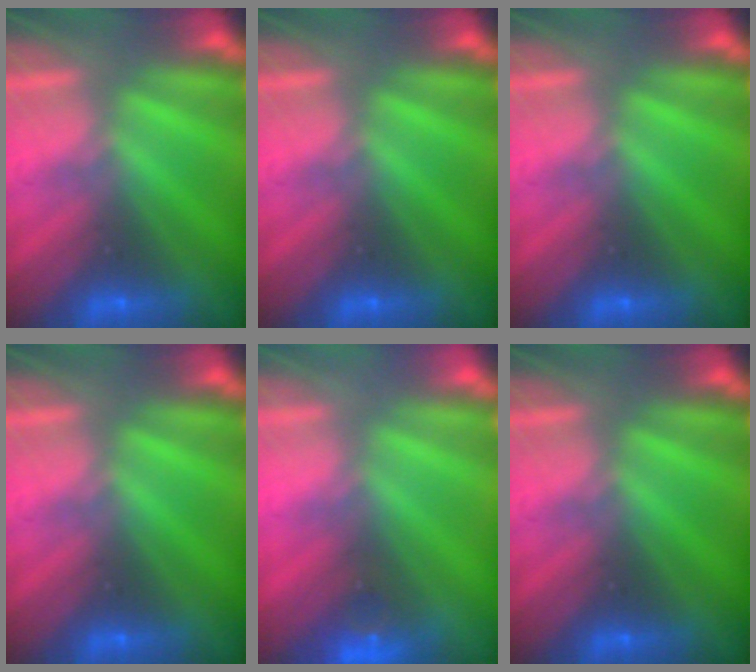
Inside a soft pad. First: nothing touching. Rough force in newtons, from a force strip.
{"total": 0.0}
{"total": 0.0}
{"total": 0.0}
{"total": 3.0}
{"total": 0.0}